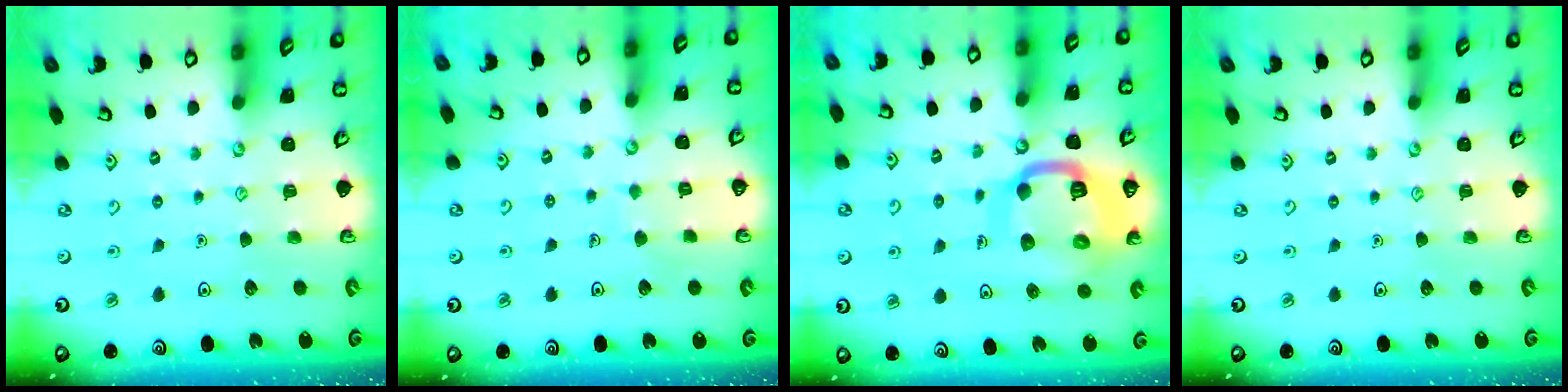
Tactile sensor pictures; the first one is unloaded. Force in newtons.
{"total": 2.7, "press": 2.7, "slide": 0.1}
{"total": 17.4, "press": 17.3, "slide": 1.7}
{"total": 0.0}